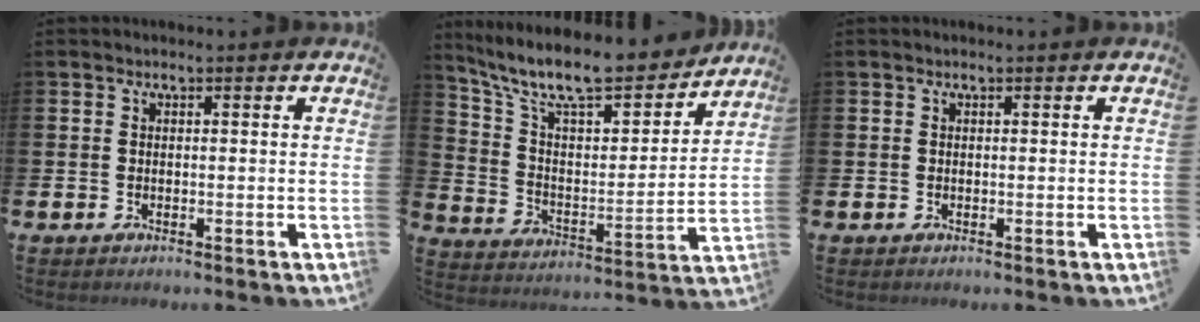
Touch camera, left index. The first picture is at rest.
{"total": 11.8, "force": [10.4, 3.0, 4.8], "torque": [-0.128, -0.068, 0.180]}
{"total": 0.0}